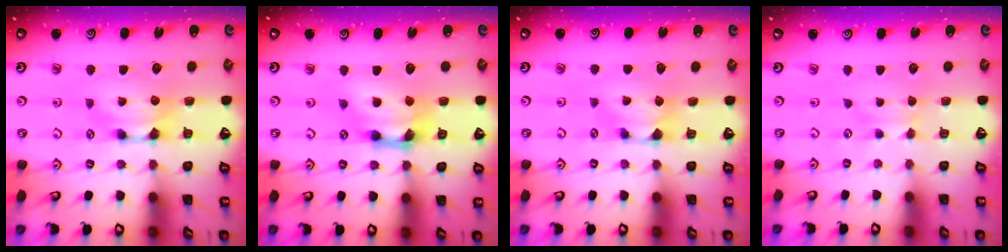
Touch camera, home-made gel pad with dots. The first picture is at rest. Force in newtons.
{"total": 4.3, "press": 3.3, "slide": 2.7}
{"total": 0.8, "press": 0.5, "slide": 0.6}
{"total": 1.6, "press": 1.5, "slide": 0.5}